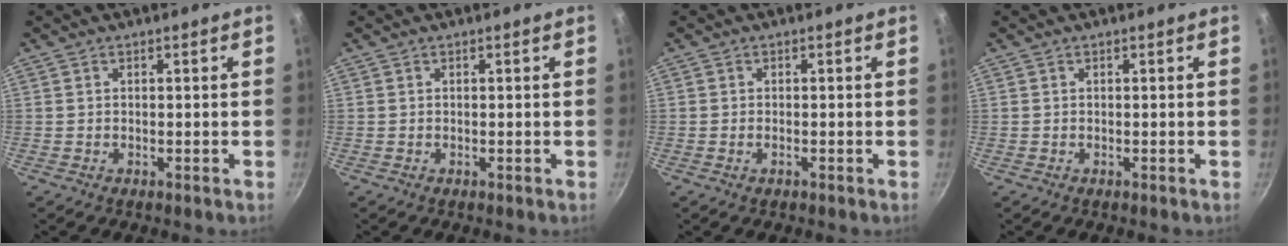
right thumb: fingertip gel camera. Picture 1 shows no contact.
{"total": 0.0}
{"total": 0.8, "force": [-0.4, 0.3, 0.5], "torque": [-0.011, 0.002, -0.009]}
{"total": 0.0}